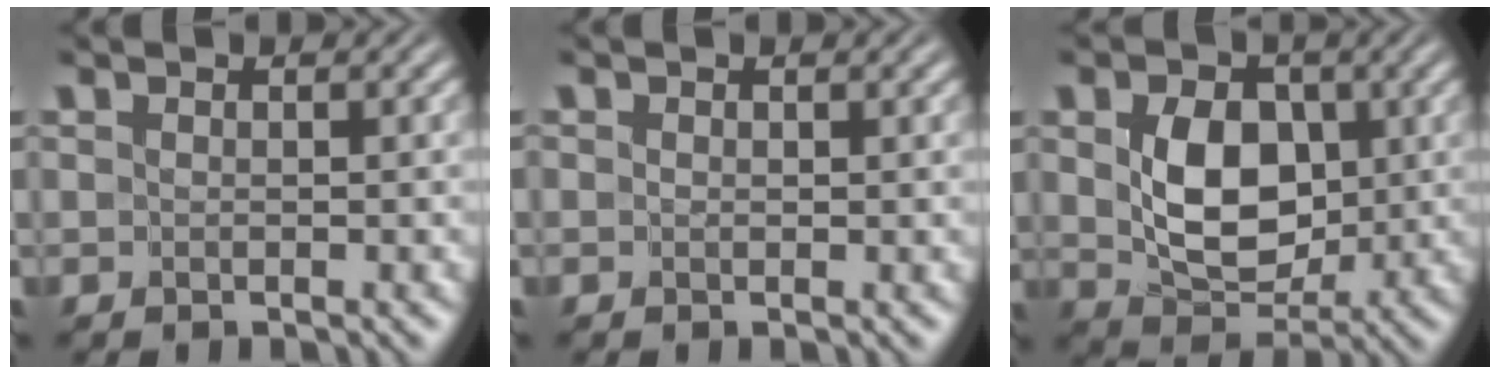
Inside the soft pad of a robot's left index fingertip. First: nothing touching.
{"total": 0.0}
{"total": 5.6, "force": [0.5, 4.1, 3.8], "torque": [-0.075, -0.010, 0.015]}